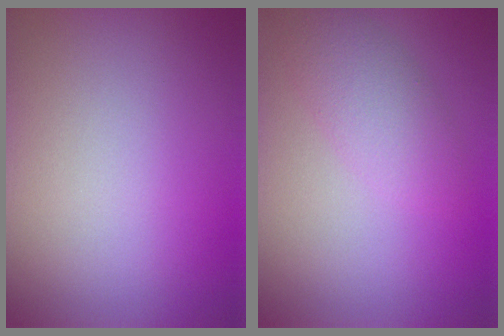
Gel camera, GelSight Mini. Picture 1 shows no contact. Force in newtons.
{"total": 2.7, "press": 2.7, "slide": 0.1}